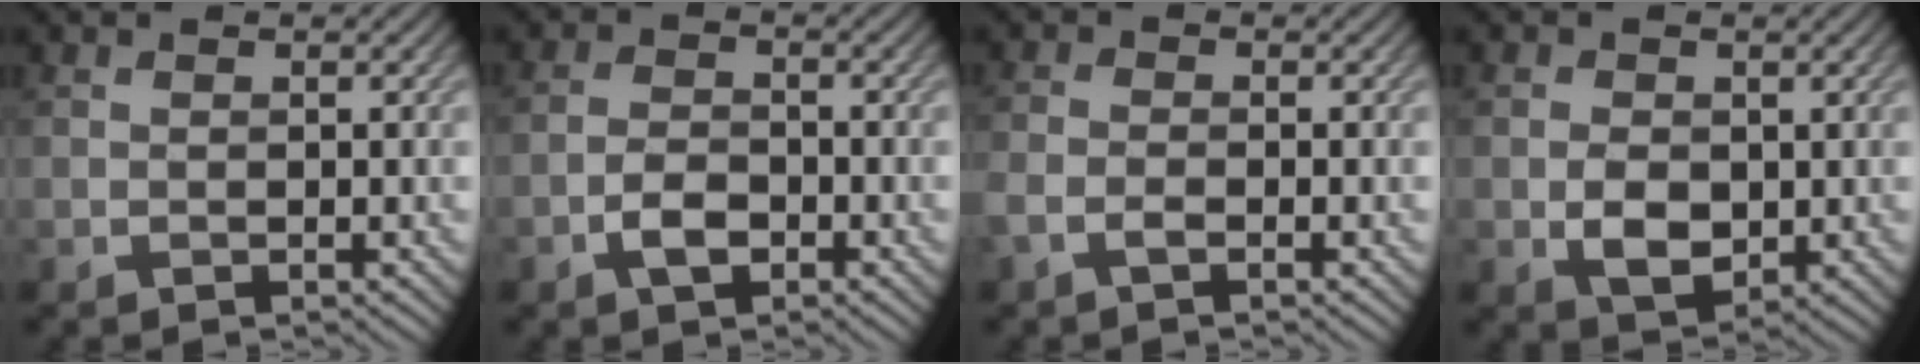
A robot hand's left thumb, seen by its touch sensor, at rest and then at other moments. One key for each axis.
{"total": 3.3, "fx": -1.7, "fy": 1.8, "fz": 2.1, "tx": -0.043, "ty": 0.002, "tz": -0.038}
{"total": 2.2, "fx": -1.3, "fy": 0.9, "fz": 1.6, "tx": -0.038, "ty": 0.000, "tz": -0.031}
{"total": 3.7, "fx": -0.3, "fy": 2.7, "fz": 2.6, "tx": -0.052, "ty": -0.005, "tz": -0.005}